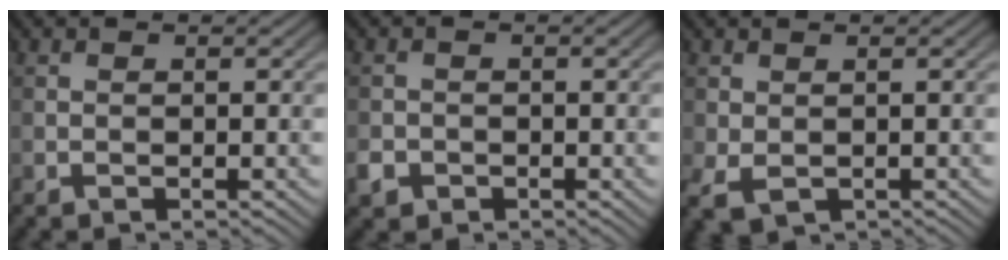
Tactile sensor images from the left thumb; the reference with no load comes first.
{"total": 2.1, "force": [-0.9, 1.8, 0.7], "torque": [-0.014, -0.005, -0.021]}
{"total": 2.8, "force": [-0.4, 2.0, 2.0], "torque": [-0.058, -0.006, -0.008]}